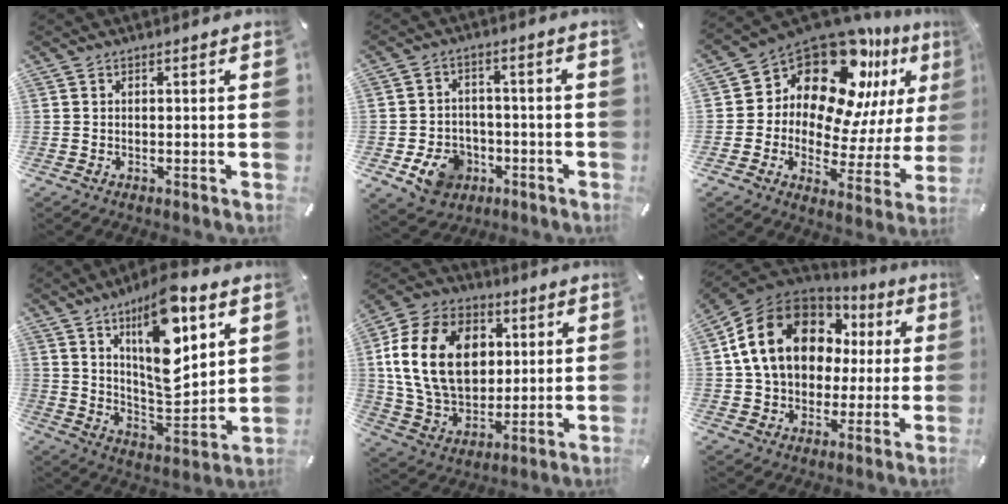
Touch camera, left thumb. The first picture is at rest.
{"total": 9.5, "force": [-3.9, 7.6, 4.0], "torque": [-0.080, 0.027, -0.071]}
{"total": 16.8, "force": [11.3, 9.7, 7.8], "torque": [-0.129, -0.111, 0.192]}
{"total": 18.4, "force": [9.4, 7.5, 14.0], "torque": [-0.232, -0.049, 0.152]}
{"total": 19.9, "force": [3.7, 15.1, 12.5], "torque": [-0.263, 0.001, 0.067]}
{"total": 18.8, "force": [4.7, 14.9, 10.4], "torque": [-0.221, -0.007, 0.087]}